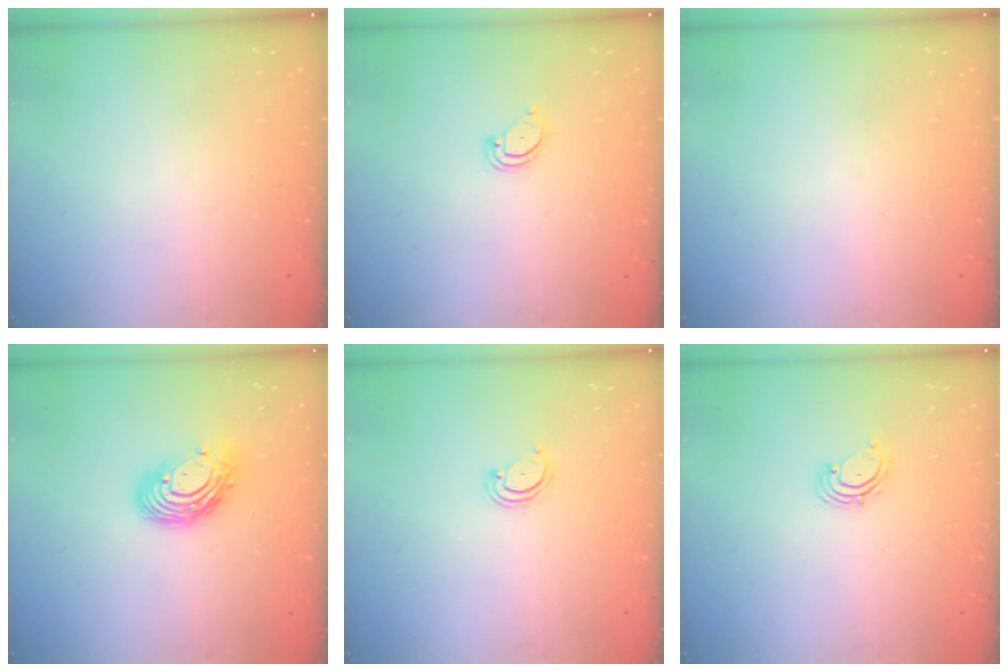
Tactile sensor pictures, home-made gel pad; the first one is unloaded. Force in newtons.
{"total": 2.9, "press": 2.9, "slide": 0.2}
{"total": 0.0}
{"total": 12.1, "press": 12.0, "slide": 1.1}
{"total": 2.8, "press": 2.8, "slide": 0.3}
{"total": 2.5, "press": 2.4, "slide": 0.4}